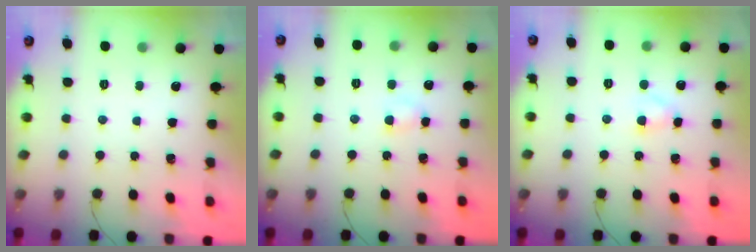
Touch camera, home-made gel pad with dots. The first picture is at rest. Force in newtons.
{"total": 3.0, "press": 2.8, "slide": 1.0}
{"total": 2.6, "press": 2.3, "slide": 1.2}